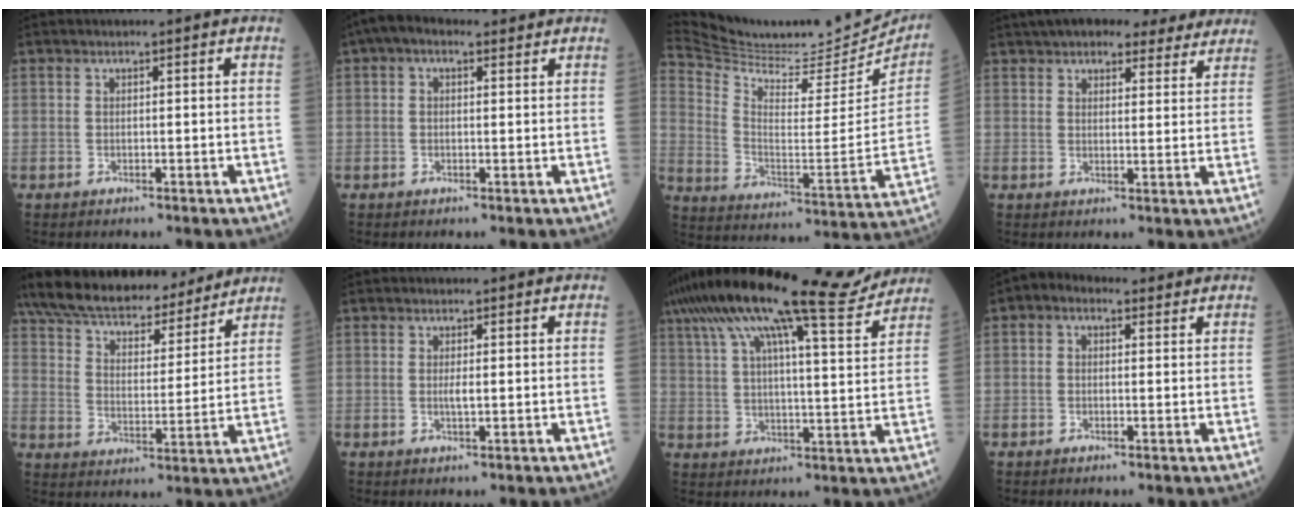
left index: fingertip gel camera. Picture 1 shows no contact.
{"total": 4.1, "force": [2.4, 2.2, 2.5], "torque": [-0.055, 0.036, 0.040]}
{"total": 27.1, "force": [25.1, 4.5, 9.1], "torque": [-0.166, -0.071, 0.355]}
{"total": 14.9, "force": [12.6, 4.9, 6.1], "torque": [-0.075, 0.037, 0.156]}
{"total": 25.8, "force": [22.3, 7.6, 10.6], "torque": [-0.200, 0.024, 0.328]}
{"total": 1.1, "force": [0.0, 0.2, 1.1], "torque": [-0.026, -0.003, 0.001]}
{"total": 22.7, "force": [19.0, 2.4, 12.2], "torque": [-0.232, 0.025, 0.279]}
{"total": 3.5, "force": [1.7, 2.3, 2.0], "torque": [-0.041, 0.029, 0.024]}